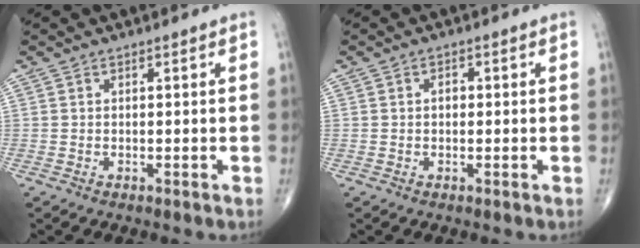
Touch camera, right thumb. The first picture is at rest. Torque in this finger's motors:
{"motor_torque": [-0.05, 0.29, 0.05, -0.12, 0.01]}